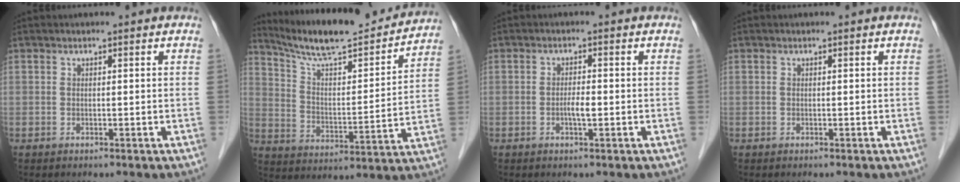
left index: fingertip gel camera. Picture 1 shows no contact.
{"total": 18.5, "force": [17.0, 1.8, 7.2], "torque": [-0.123, -0.015, 0.260]}
{"total": 2.0, "force": [-0.9, 0.3, 1.8], "torque": [-0.033, -0.004, -0.017]}
{"total": 0.0}